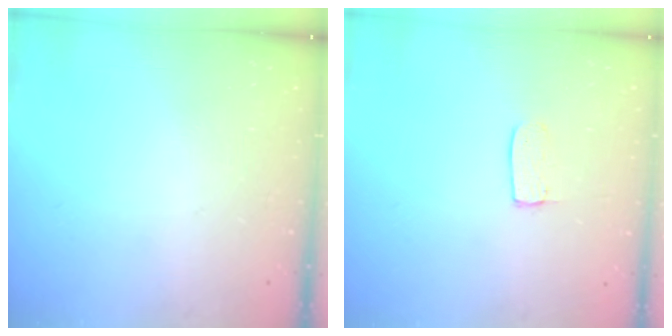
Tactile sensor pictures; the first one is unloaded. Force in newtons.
{"total": 5.8, "press": 5.8, "slide": 0.3}